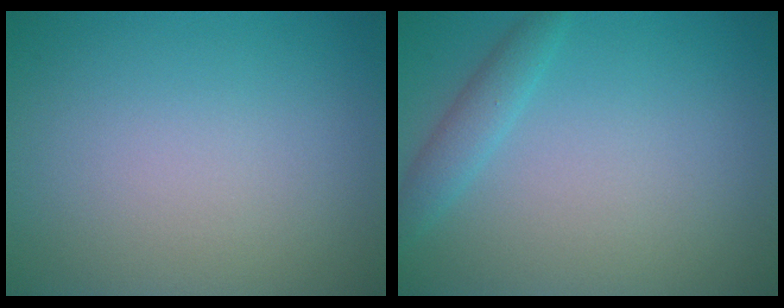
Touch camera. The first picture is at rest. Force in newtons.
{"total": 1.9, "press": 1.9, "slide": 0.1}